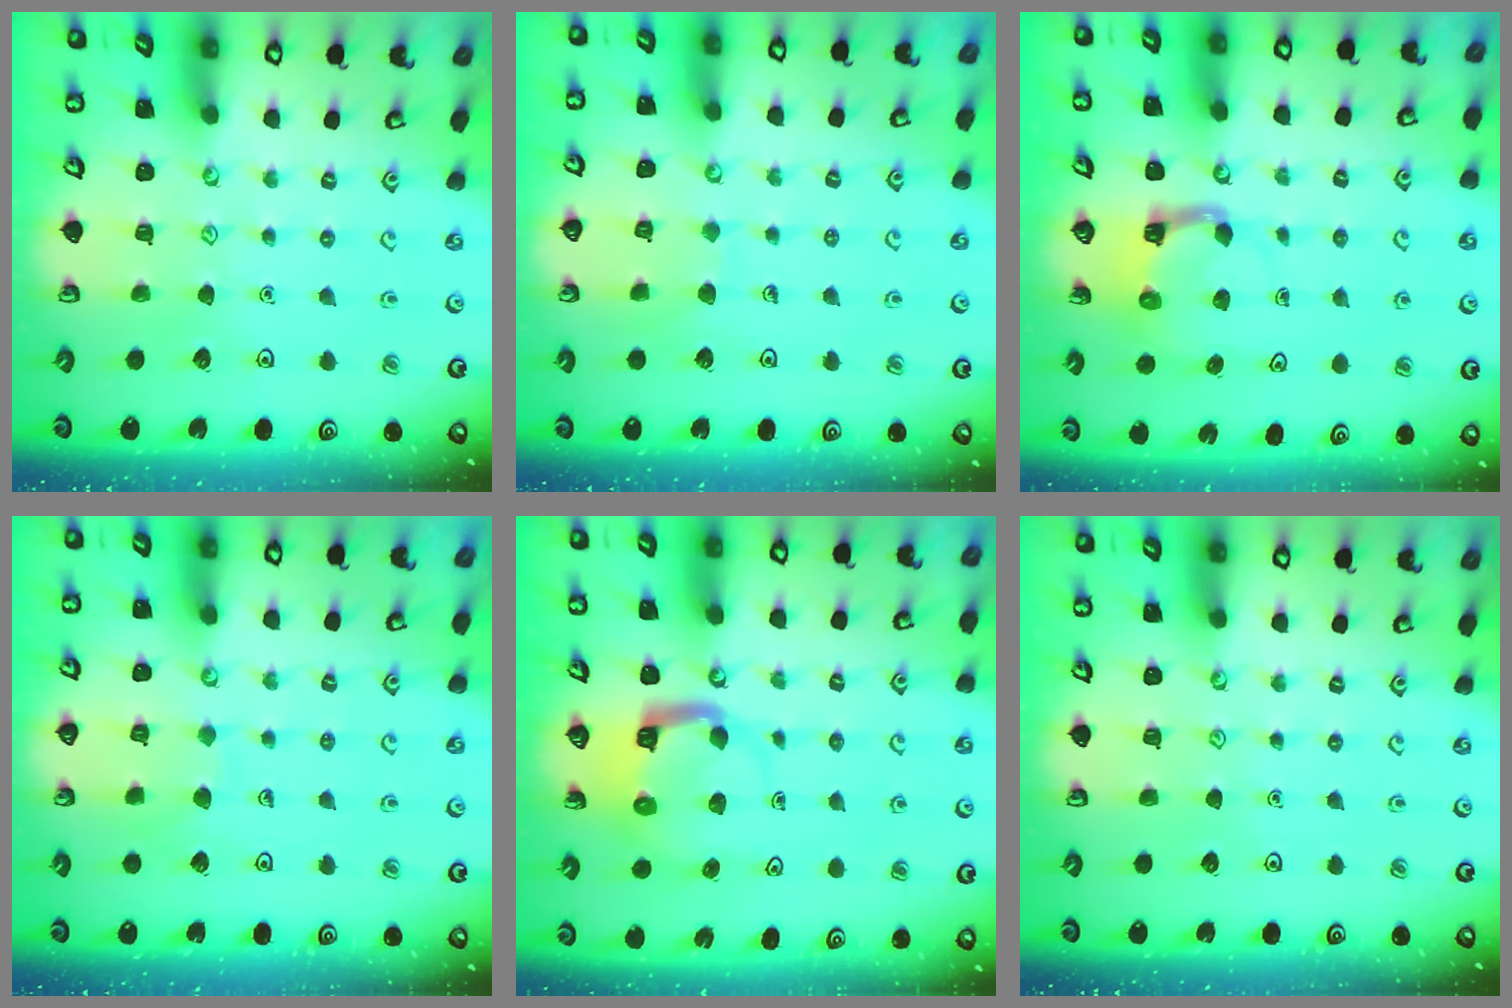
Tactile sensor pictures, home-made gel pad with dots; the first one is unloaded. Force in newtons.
{"total": 6.4, "press": 6.4, "slide": 0.5}
{"total": 4.4, "press": 4.4, "slide": 0.3}
{"total": 5.9, "press": 5.9, "slide": 0.3}
{"total": 6.7, "press": 6.7, "slide": 0.1}
{"total": 0.0}